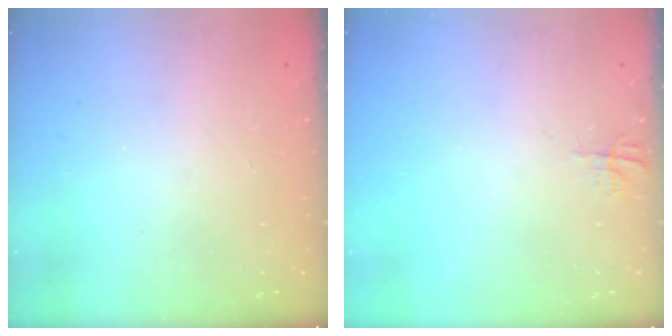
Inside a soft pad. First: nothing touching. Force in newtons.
{"total": 3.9, "press": 3.9, "slide": 0.4}